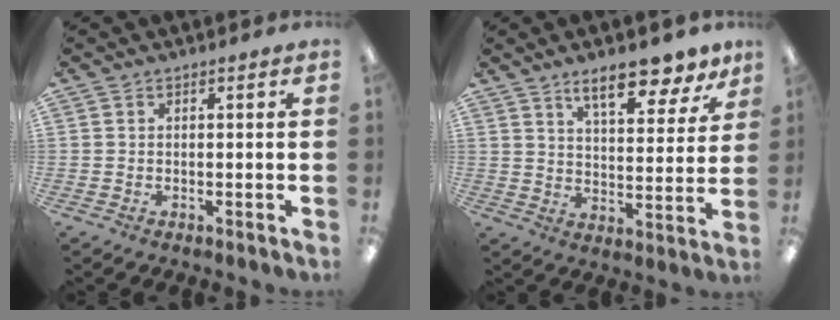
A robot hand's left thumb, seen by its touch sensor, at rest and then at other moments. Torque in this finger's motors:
{"motor_torque": [1.82, 0.94, 1.00, -1.02, 0.15]}